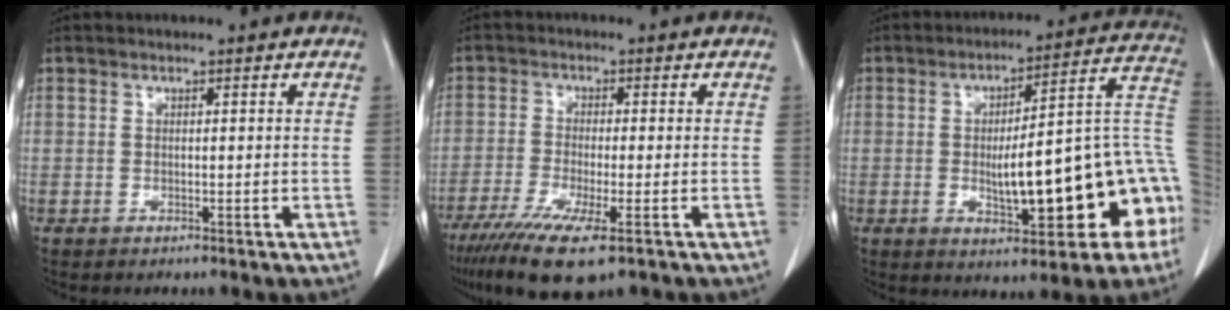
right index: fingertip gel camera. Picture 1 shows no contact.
{"total": 9.9, "force": [-6.1, 1.2, 7.8], "torque": [-0.139, -0.028, -0.100]}
{"total": 18.5, "force": [-4.4, 4.2, 17.4], "torque": [-0.166, 0.041, -0.046]}